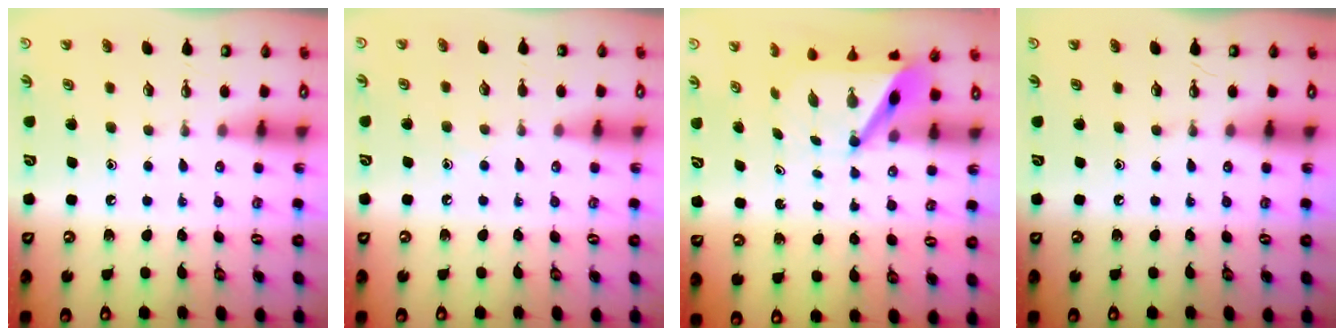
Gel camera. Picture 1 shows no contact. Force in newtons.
{"total": 3.0, "press": 2.9, "slide": 0.4}
{"total": 4.9, "press": 4.9, "slide": 0.6}
{"total": 0.0}